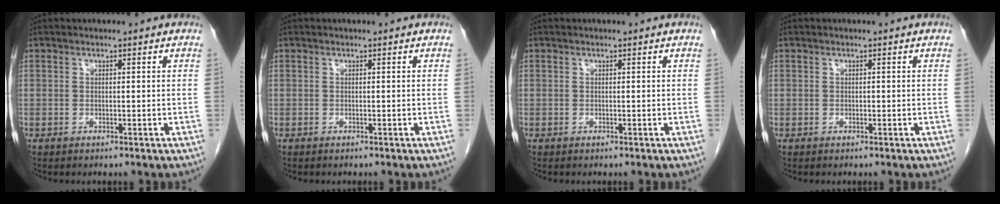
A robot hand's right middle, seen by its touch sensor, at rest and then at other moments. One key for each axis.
{"total": 0.0}
{"total": 0.0}
{"total": 0.0}